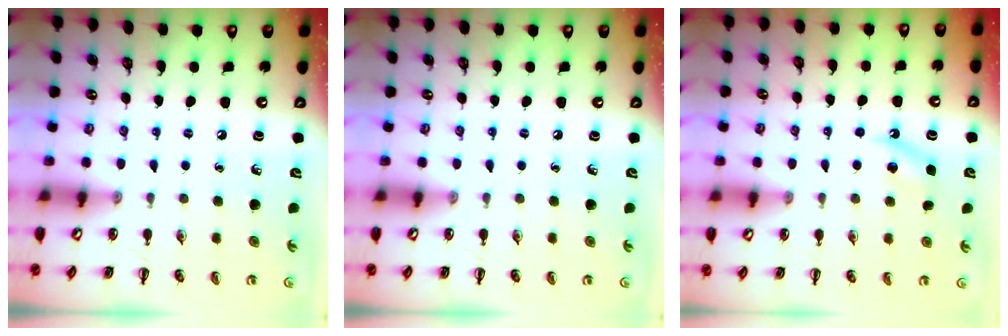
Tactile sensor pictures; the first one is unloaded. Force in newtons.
{"total": 0.0}
{"total": 5.2, "press": 5.0, "slide": 1.6}